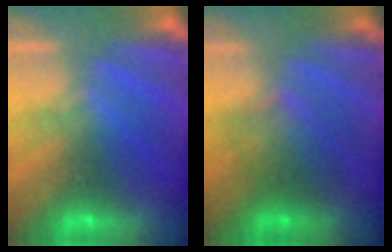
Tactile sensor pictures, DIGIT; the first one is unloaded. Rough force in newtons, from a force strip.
{"total": 2.2}